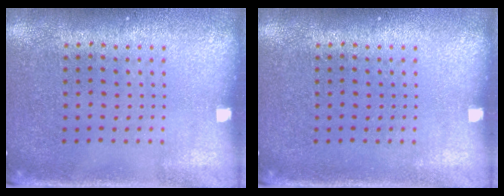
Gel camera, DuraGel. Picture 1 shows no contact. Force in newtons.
{"total": 0.0}